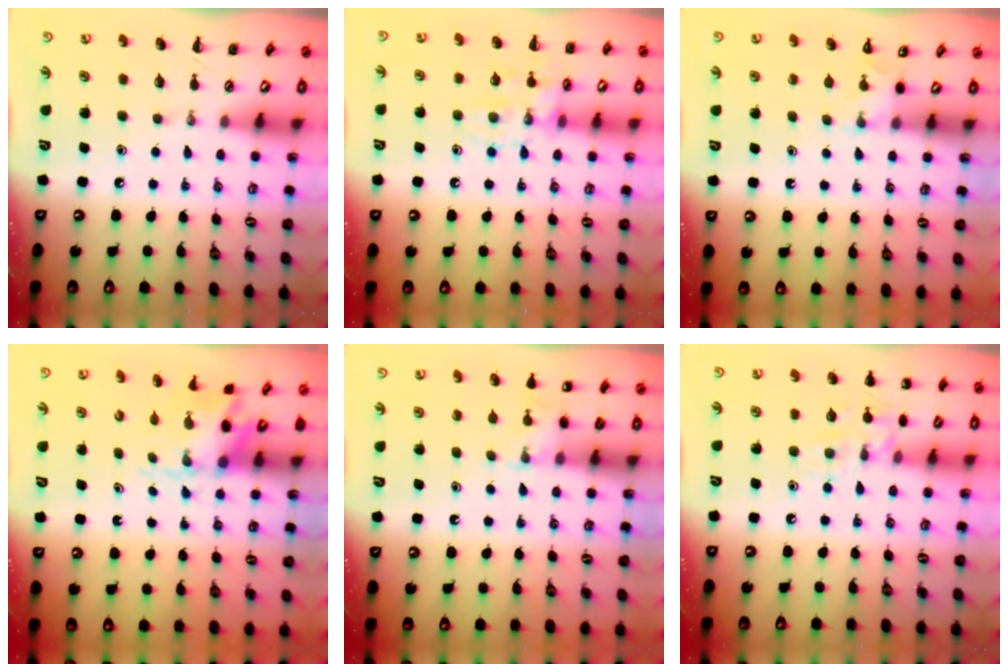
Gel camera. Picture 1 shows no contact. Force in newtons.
{"total": 12.0, "press": 12.0, "slide": 0.8}
{"total": 4.0, "press": 3.9, "slide": 1.1}
{"total": 2.9, "press": 2.8, "slide": 0.7}
{"total": 5.1, "press": 4.8, "slide": 1.6}
{"total": 10.3, "press": 10.2, "slide": 1.4}